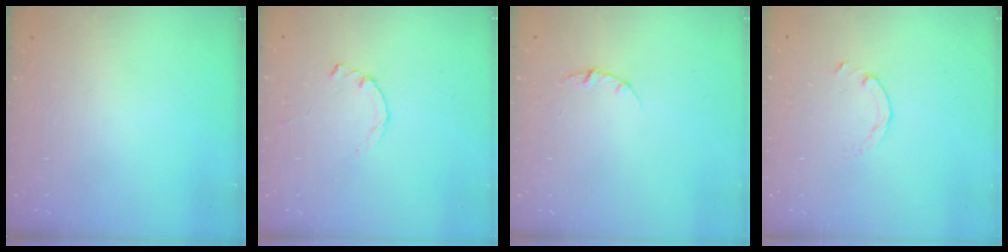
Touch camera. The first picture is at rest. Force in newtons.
{"total": 1.2, "press": 1.2, "slide": 0.3}
{"total": 2.8, "press": 2.8, "slide": 0.4}
{"total": 0.0}